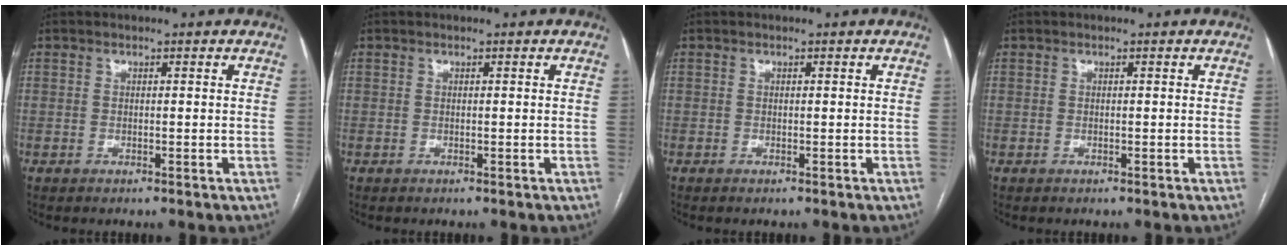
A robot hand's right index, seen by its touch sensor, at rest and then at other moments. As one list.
[{"total": 0.0}, {"total": 0.0}, {"total": 0.0}]